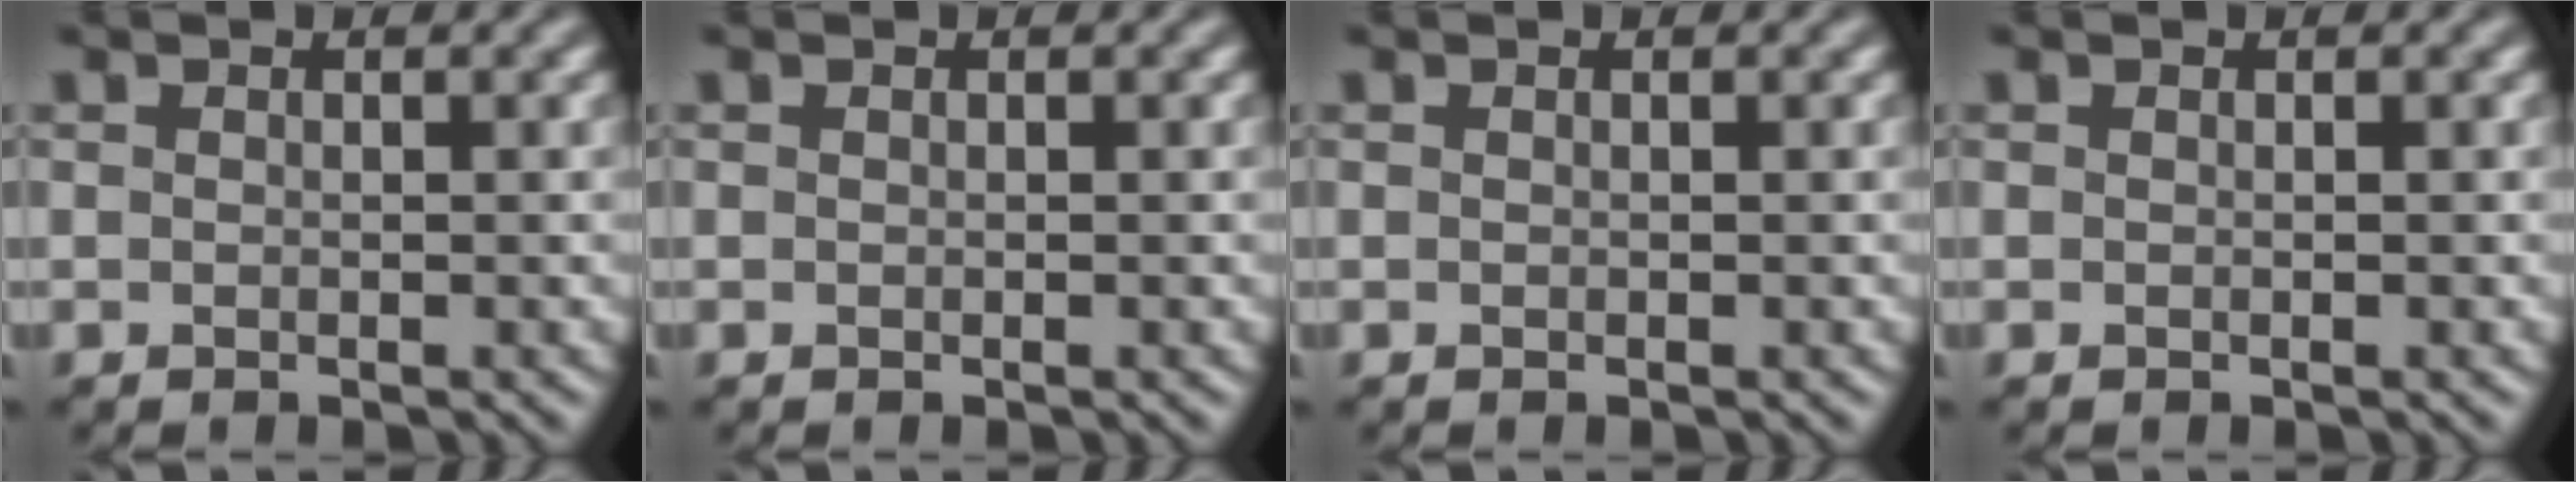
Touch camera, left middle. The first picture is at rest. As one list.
[{"total": 0.0}, {"total": 0.0}, {"total": 0.0}]